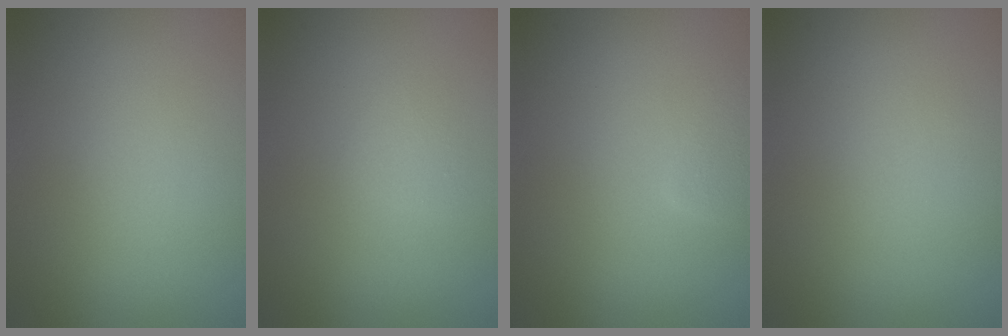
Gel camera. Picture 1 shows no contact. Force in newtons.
{"total": 0.9, "press": 0.9, "slide": 0.1}
{"total": 1.2, "press": 1.2, "slide": 0.1}
{"total": 0.0}